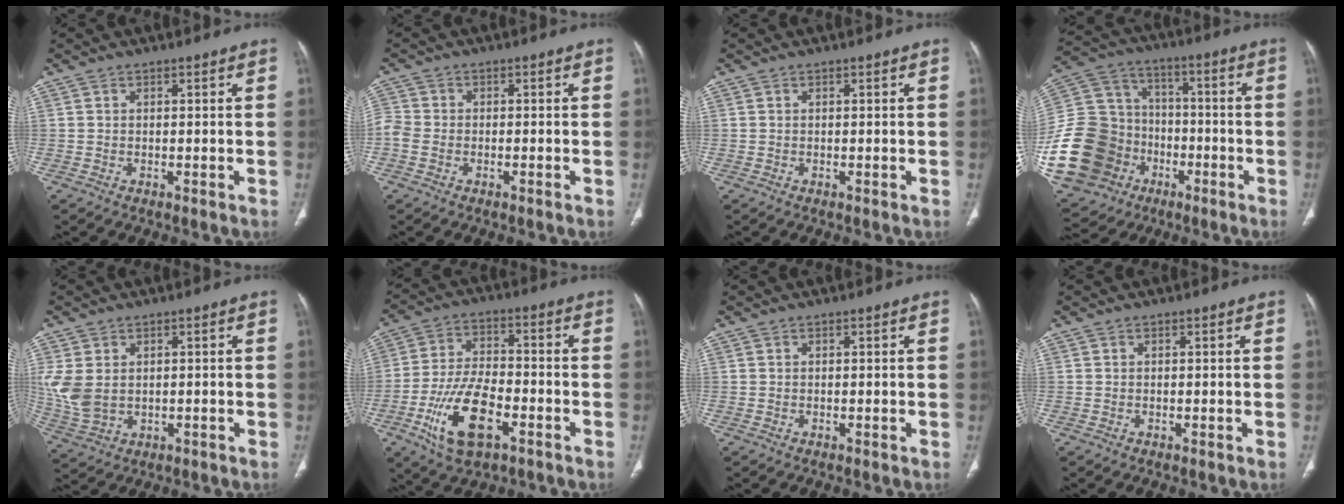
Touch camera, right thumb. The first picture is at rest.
{"total": 3.3, "force": [-1.4, 2.4, 1.8], "torque": [-0.049, 0.004, -0.035]}
{"total": 0.0}
{"total": 28.4, "force": [-8.4, 23.2, 14.1], "torque": [-0.322, 0.079, -0.130]}
{"total": 7.4, "force": [0.7, 5.3, 5.2], "torque": [-0.125, -0.005, 0.028]}
{"total": 14.2, "force": [-6.1, 6.7, 11.0], "torque": [-0.208, 0.022, -0.107]}
{"total": 0.0}
{"total": 0.0}